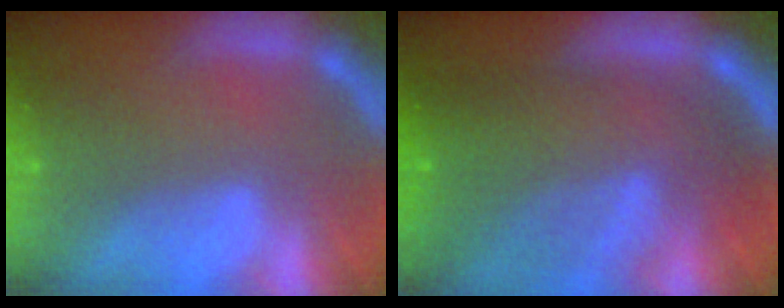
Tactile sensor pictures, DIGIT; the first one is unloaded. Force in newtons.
{"total": 9.6}